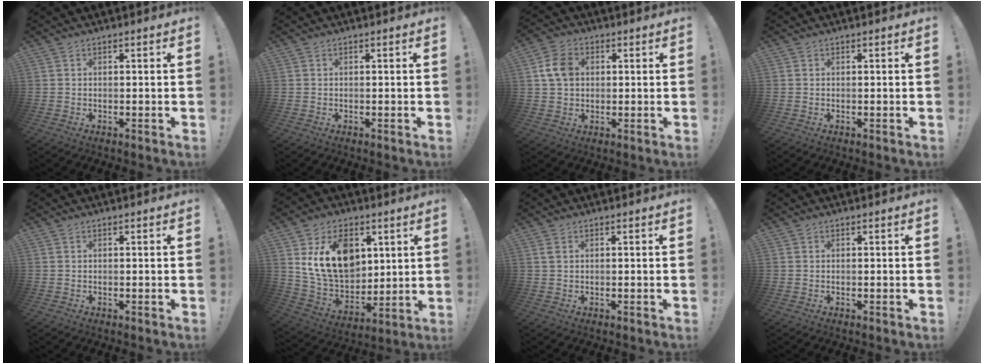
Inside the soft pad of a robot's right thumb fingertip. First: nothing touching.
{"total": 0.0}
{"total": 8.8, "force": [1.8, 6.7, 5.3], "torque": [-0.089, 0.013, 0.038]}
{"total": 0.0}
{"total": 0.0}
{"total": 19.2, "force": [6.9, 13.6, 11.7], "torque": [-0.197, -0.032, 0.130]}
{"total": 1.0, "force": [0.6, 0.5, 0.7], "torque": [-0.007, -0.001, 0.009]}
{"total": 0.0}